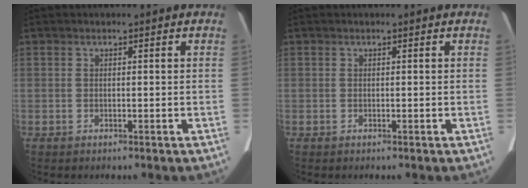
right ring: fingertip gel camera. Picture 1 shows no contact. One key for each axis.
{"total": 0.0}